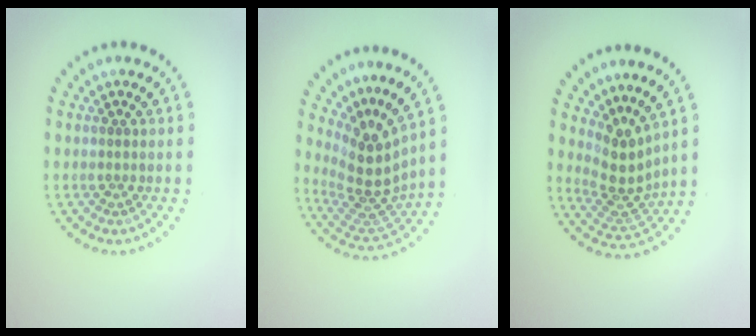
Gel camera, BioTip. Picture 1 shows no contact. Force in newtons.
{"total": 4.3, "press": 3.0, "slide": 3.1}
{"total": 3.6, "press": 2.6, "slide": 2.4}